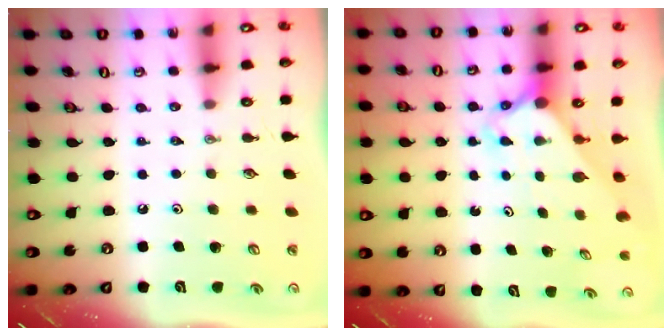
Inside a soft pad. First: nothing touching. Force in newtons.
{"total": 2.6, "press": 2.6, "slide": 0.2}